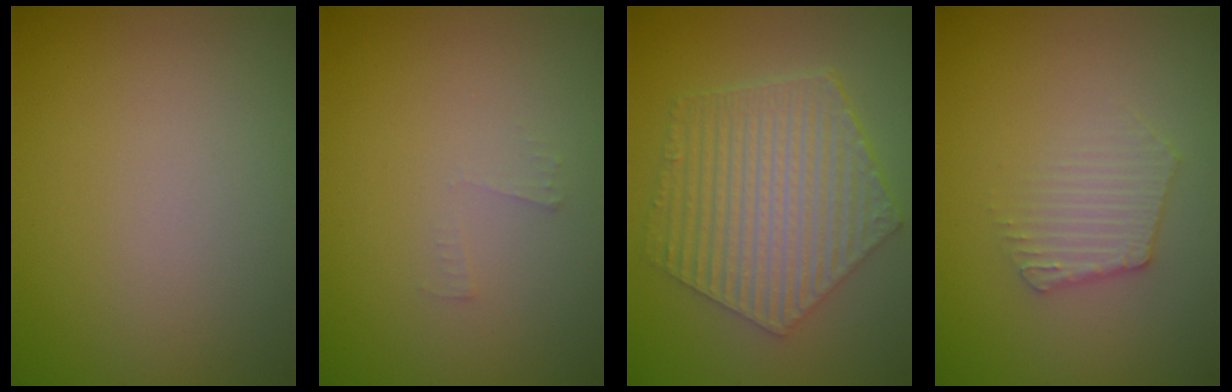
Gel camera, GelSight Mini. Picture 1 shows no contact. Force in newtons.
{"total": 0.7, "press": 0.7, "slide": 0.1}
{"total": 6.6, "press": 4.9, "slide": 4.4}
{"total": 2.4, "press": 2.4, "slide": 0.3}